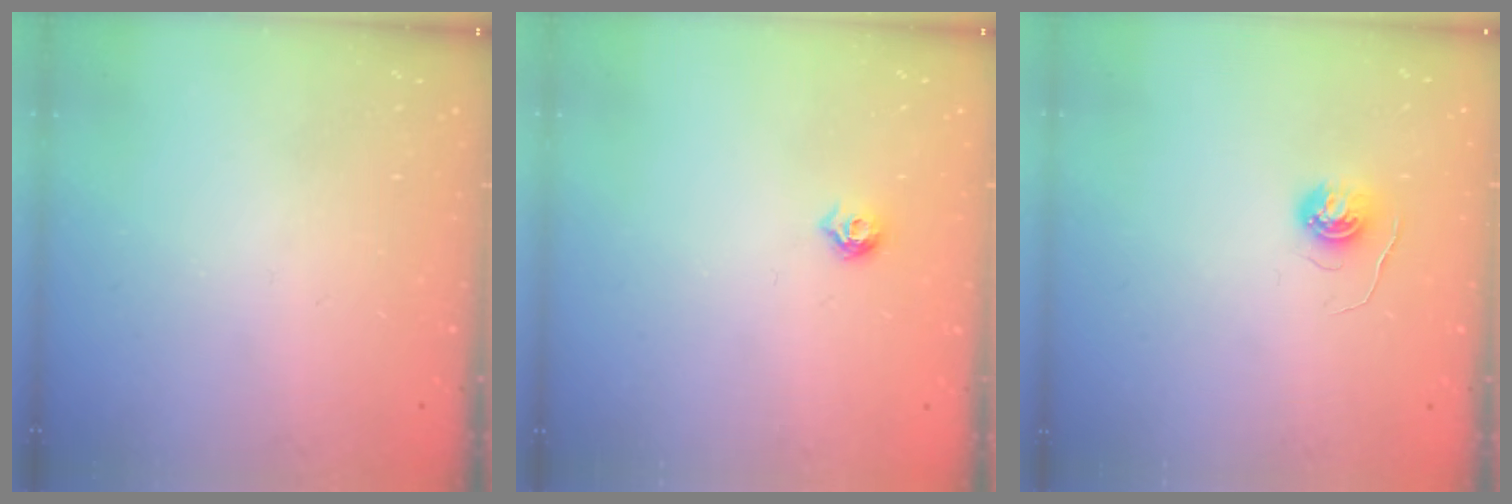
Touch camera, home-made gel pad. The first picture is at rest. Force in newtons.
{"total": 5.1, "press": 5.0, "slide": 0.9}
{"total": 5.0, "press": 5.0, "slide": 0.4}